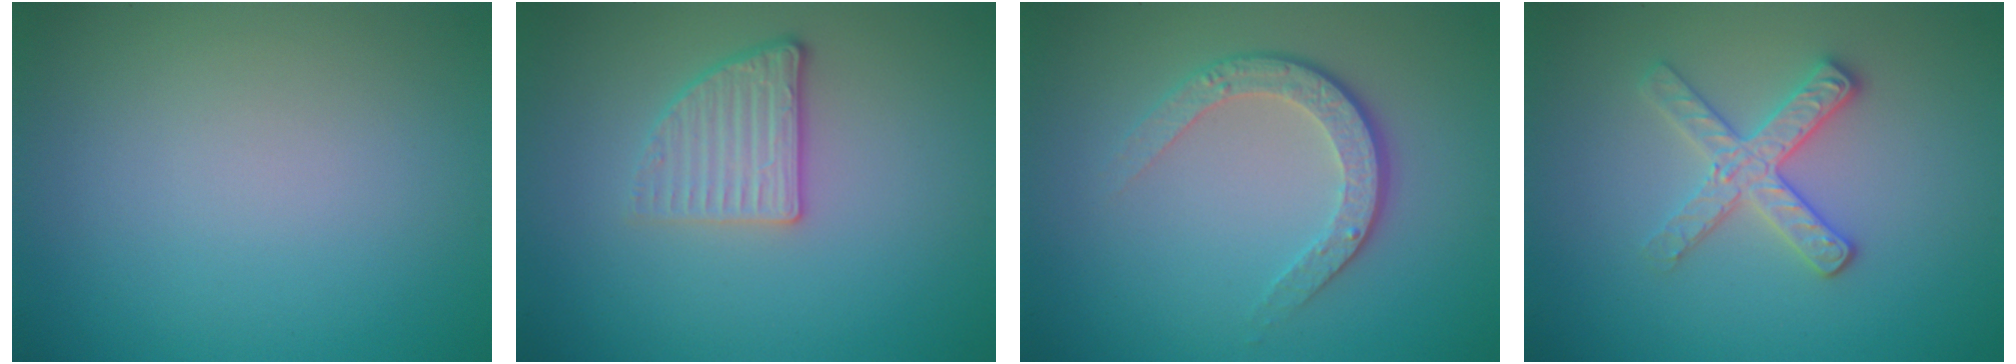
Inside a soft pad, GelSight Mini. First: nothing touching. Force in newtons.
{"total": 2.6, "press": 2.3, "slide": 1.3}
{"total": 3.5, "press": 2.5, "slide": 2.5}
{"total": 3.0, "press": 2.8, "slide": 1.0}